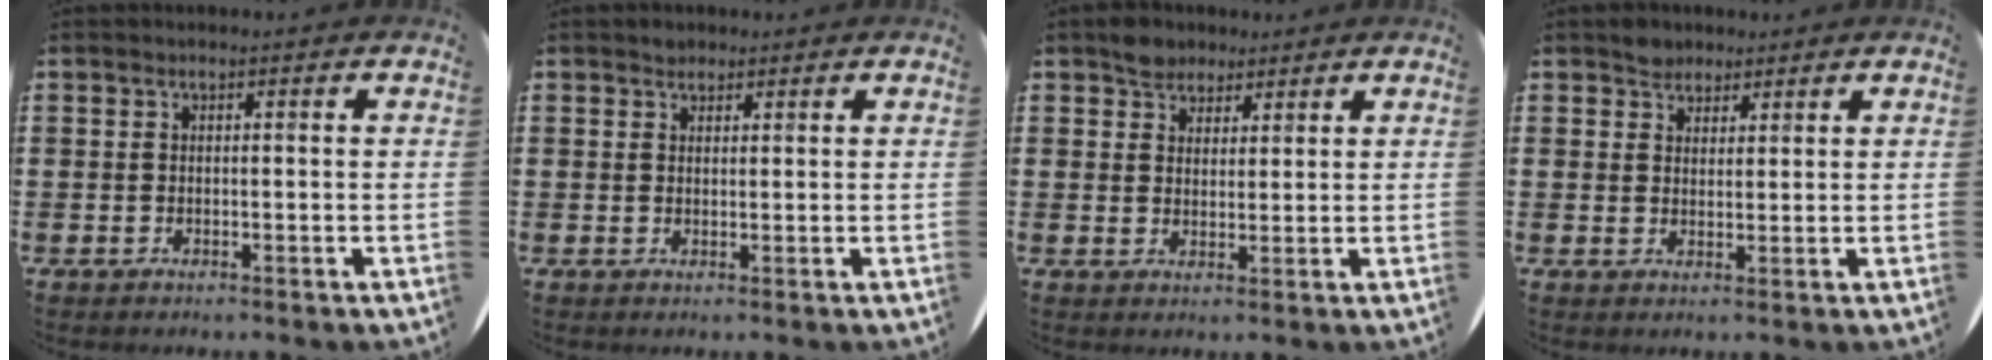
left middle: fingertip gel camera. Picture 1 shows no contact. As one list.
[{"total": 1.2, "force": [1.1, 0.6, 0.1], "torque": [0.005, 0.000, 0.020]}, {"total": 3.3, "force": [2.8, 1.7, 0.1], "torque": [0.000, 0.005, 0.054]}, {"total": 2.9, "force": [2.5, 1.4, 0.1], "torque": [0.001, 0.003, 0.048]}]